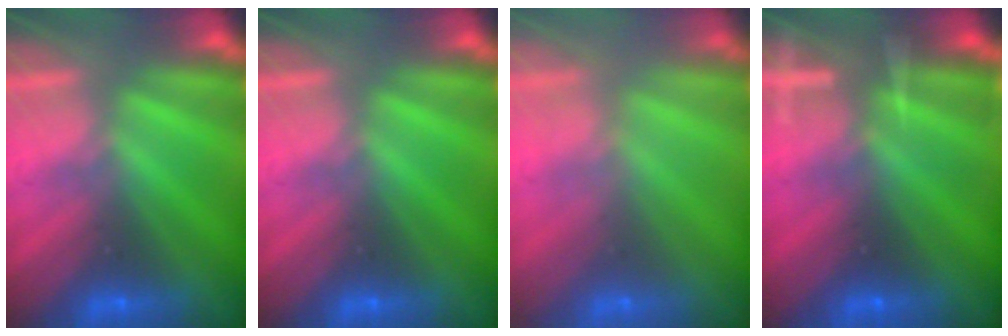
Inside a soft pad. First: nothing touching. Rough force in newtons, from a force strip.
{"total": 0.0}
{"total": 2.7}
{"total": 7.4}